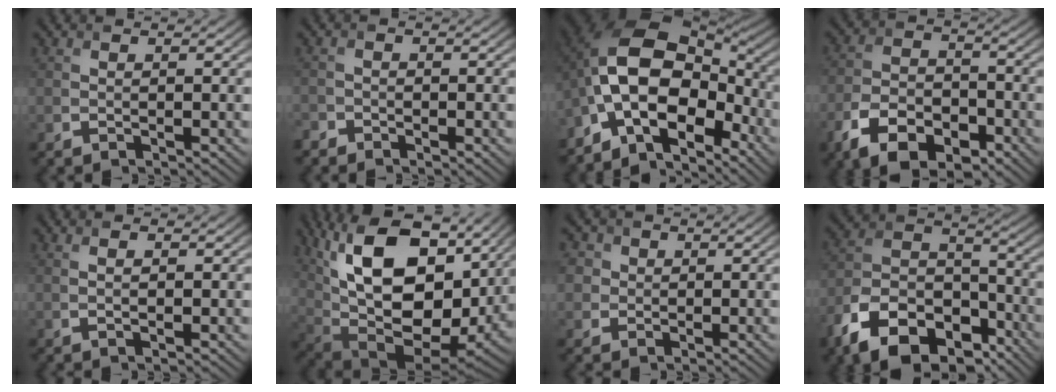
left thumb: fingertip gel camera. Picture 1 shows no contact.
{"total": 1.7, "force": [-1.5, 0.9, 0.2], "torque": [-0.005, -0.003, -0.037]}
{"total": 14.2, "force": [-4.7, 7.9, 10.8], "torque": [-0.210, -0.003, -0.098]}
{"total": 10.1, "force": [-5.9, 5.8, 5.8], "torque": [-0.129, -0.018, -0.114]}
{"total": 1.5, "force": [0.3, 0.3, 1.4], "torque": [-0.022, -0.003, 0.007]}
{"total": 20.6, "force": [6.8, 11.3, 15.9], "torque": [-0.307, 0.028, 0.113]}
{"total": 3.5, "force": [1.1, 3.2, 1.0], "torque": [-0.039, 0.001, 0.014]}
{"total": 15.4, "force": [-9.9, 8.8, 7.9], "torque": [-0.190, -0.030, -0.183]}